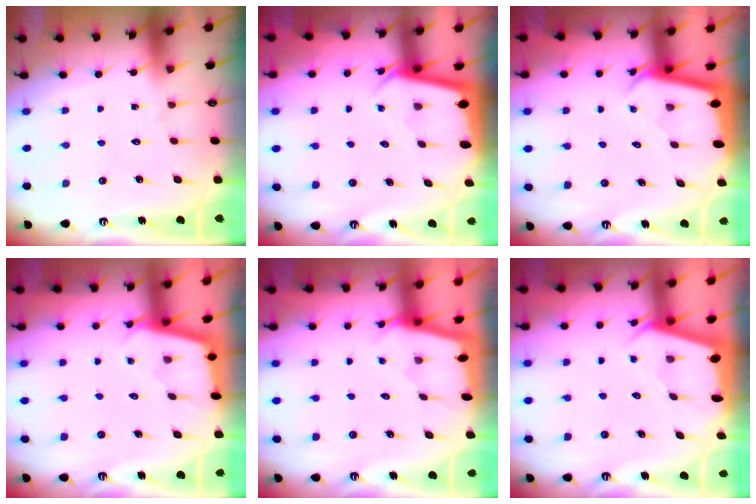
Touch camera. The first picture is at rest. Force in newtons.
{"total": 2.3, "press": 2.3, "slide": 0.0}
{"total": 2.1, "press": 2.1, "slide": 0.2}
{"total": 2.1, "press": 2.1, "slide": 0.2}
{"total": 1.9, "press": 1.9, "slide": 0.1}
{"total": 2.0, "press": 2.0, "slide": 0.3}